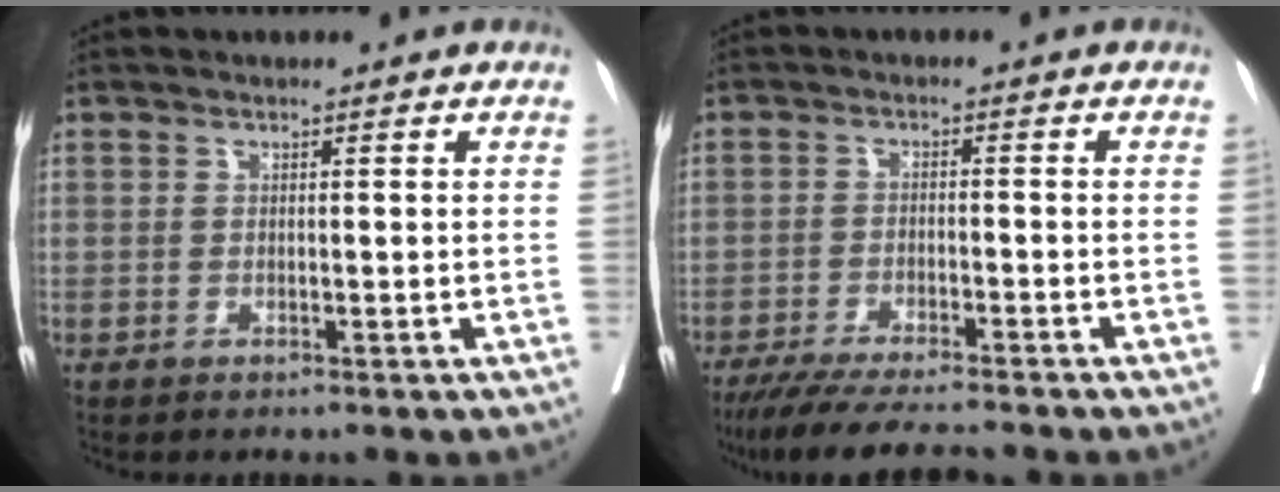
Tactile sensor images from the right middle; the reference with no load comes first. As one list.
[{"total": 10.3, "force": [-9.0, 0.4, 5.0], "torque": [-0.069, -0.025, -0.143]}]